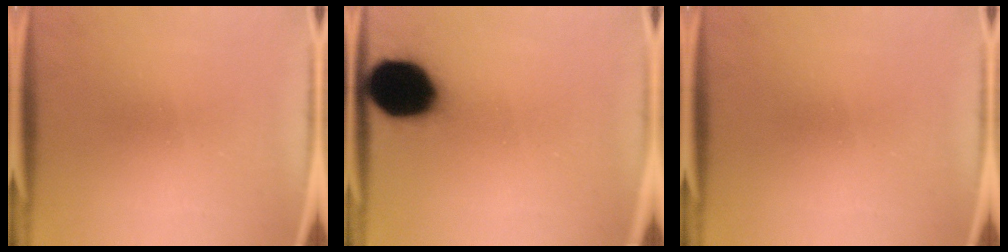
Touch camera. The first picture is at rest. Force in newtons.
{"total": 18.1}
{"total": 0.0}